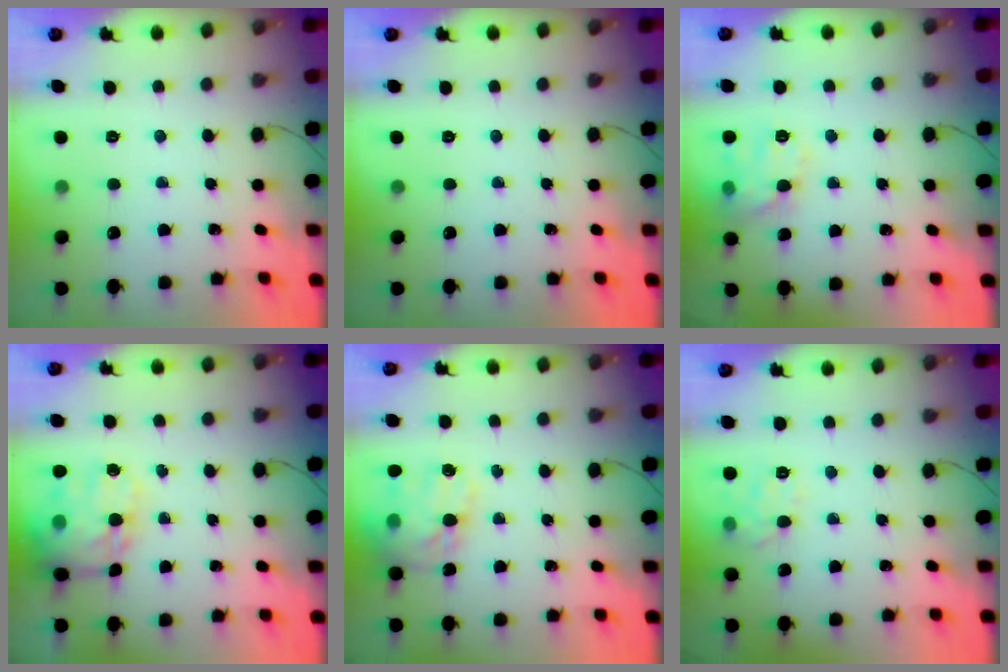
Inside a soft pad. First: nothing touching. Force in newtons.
{"total": 0.0}
{"total": 12.2, "press": 12.1, "slide": 0.7}
{"total": 17.8, "press": 17.3, "slide": 4.0}
{"total": 17.0, "press": 16.5, "slide": 3.9}
{"total": 6.0, "press": 5.9, "slide": 1.1}